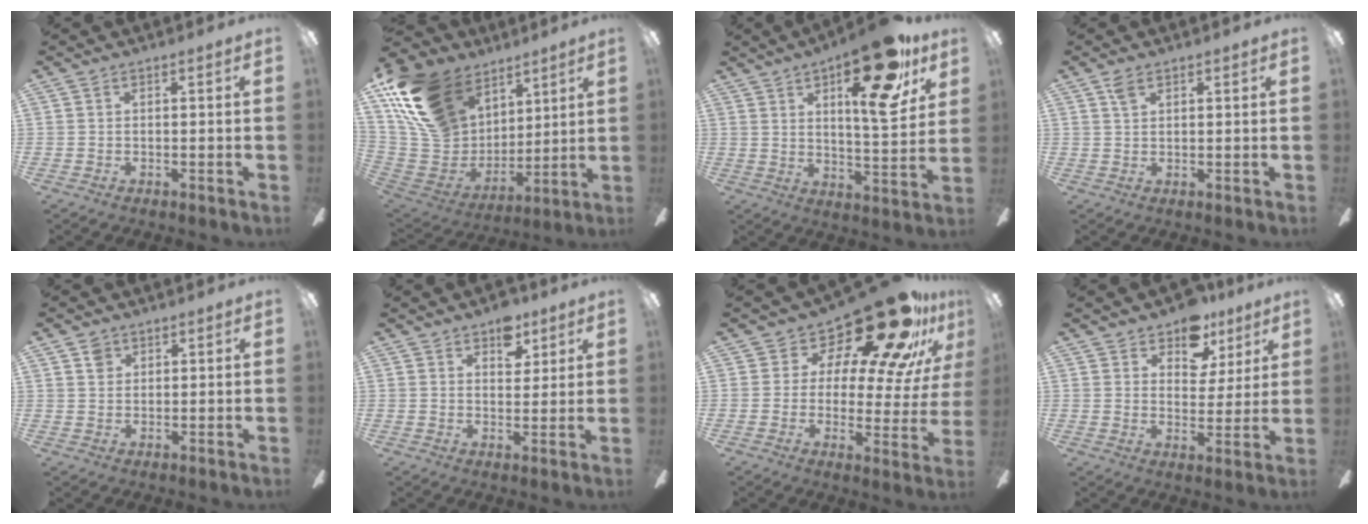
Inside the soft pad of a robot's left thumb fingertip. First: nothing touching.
{"total": 21.7, "force": [12.4, 14.5, 10.3], "torque": [-0.241, -0.048, 0.242]}
{"total": 20.0, "force": [11.2, 7.0, 15.0], "torque": [-0.205, -0.052, 0.168]}
{"total": 2.4, "force": [1.5, 1.2, 1.3], "torque": [-0.032, 0.001, 0.028]}
{"total": 2.8, "force": [1.7, 2.1, 0.6], "torque": [0.000, -0.003, 0.028]}
{"total": 6.6, "force": [4.3, 4.0, 3.2], "torque": [-0.025, -0.014, 0.070]}
{"total": 20.5, "force": [15.4, 7.5, 11.3], "torque": [-0.162, -0.115, 0.254]}
{"total": 9.6, "force": [7.2, 5.7, 2.7], "torque": [-0.040, -0.045, 0.133]}